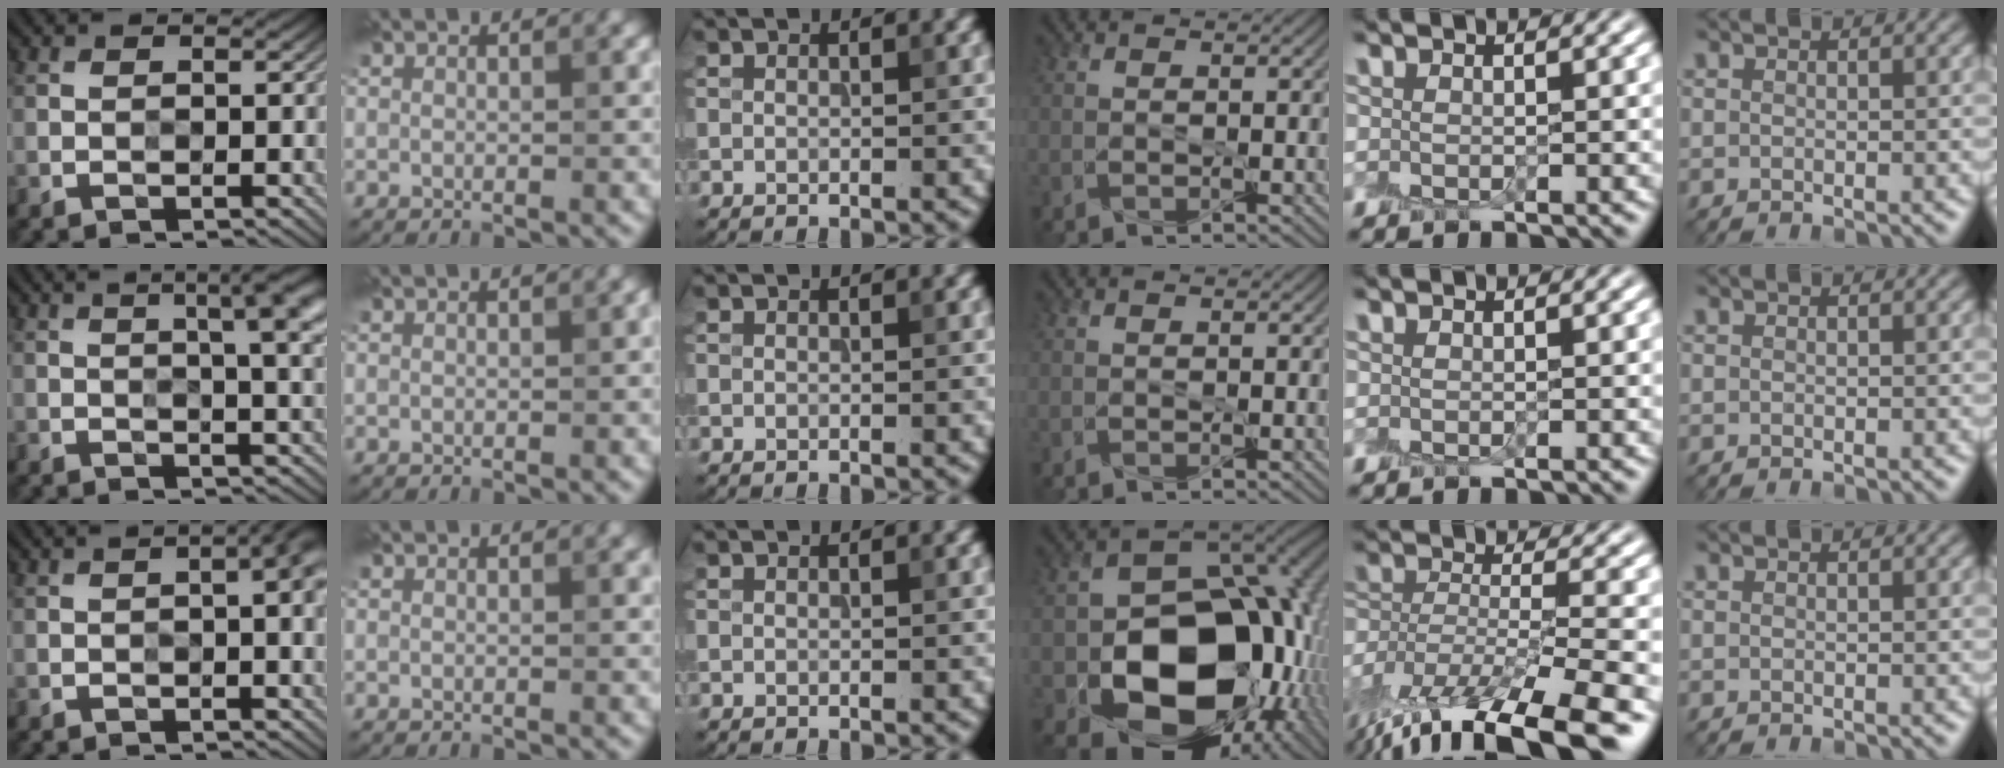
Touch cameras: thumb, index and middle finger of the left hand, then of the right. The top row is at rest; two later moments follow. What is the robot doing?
{"motion": "peel", "object": "plastic screen protector"}